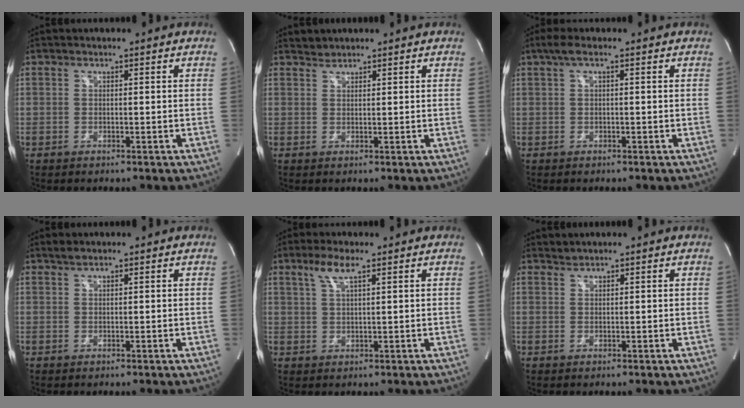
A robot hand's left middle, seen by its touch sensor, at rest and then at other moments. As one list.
[{"total": 1.2, "force": [1.2, 0.2, -0.2], "torque": [-0.002, 0.004, 0.025]}, {"total": 2.6, "force": [1.3, 0.4, 2.2], "torque": [-0.046, 0.021, 0.023]}, {"total": 1.0, "force": [0.9, 0.2, 0.4], "torque": [-0.014, 0.009, 0.021]}, {"total": 3.8, "force": [2.3, 0.4, 3.0], "torque": [-0.067, 0.006, 0.049]}, {"total": 0.7, "force": [0.7, -0.2, -0.2], "torque": [-0.005, 0.003, 0.018]}]